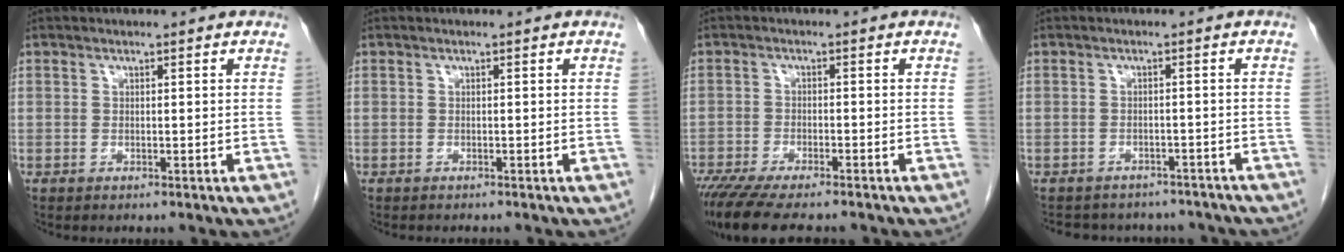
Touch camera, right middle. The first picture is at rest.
{"total": 1.1, "force": [-1.0, 0.2, 0.4], "torque": [-0.011, -0.003, -0.013]}
{"total": 11.7, "force": [-9.7, 2.1, 6.2], "torque": [-0.098, -0.018, -0.151]}
{"total": 12.0, "force": [-10.8, 4.6, 2.7], "torque": [-0.049, 0.014, -0.116]}